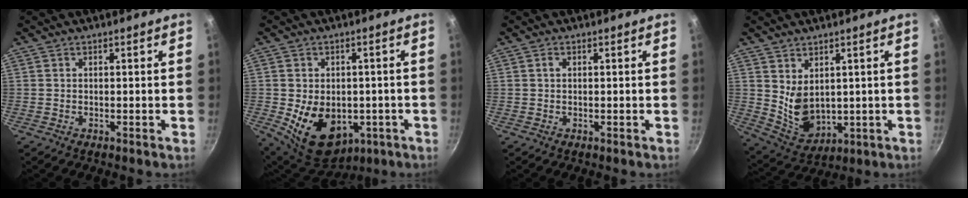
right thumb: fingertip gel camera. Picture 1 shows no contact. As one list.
[{"total": 14.3, "force": [-3.3, 10.1, 9.6], "torque": [-0.131, -0.003, -0.026]}, {"total": 0.9, "force": [0.2, 0.6, 0.5], "torque": [-0.009, 0.003, 0.003]}, {"total": 7.8, "force": [2.3, 5.4, 5.2], "torque": [-0.074, -0.034, 0.064]}]